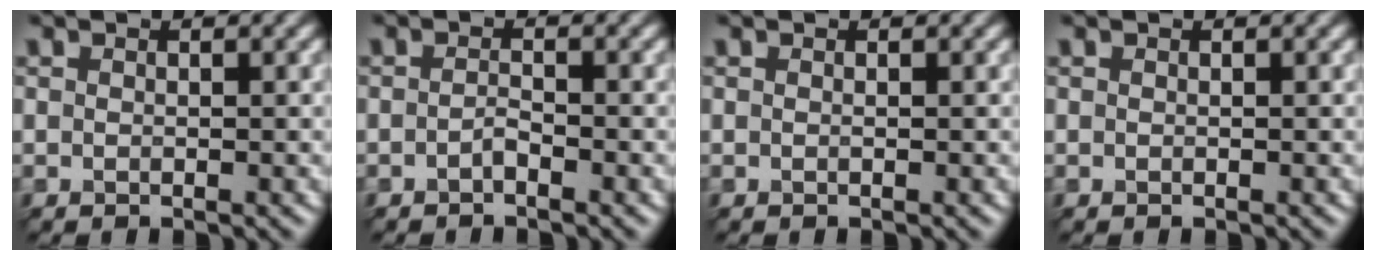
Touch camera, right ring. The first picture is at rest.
{"total": 1.3, "force": [-1.0, -0.8, -0.2], "torque": [-0.018, 0.008, 0.000]}
{"total": 0.0}
{"total": 0.0}